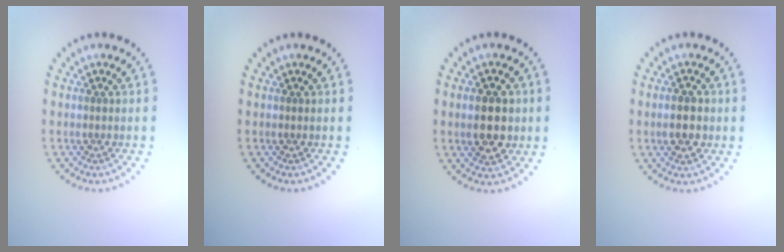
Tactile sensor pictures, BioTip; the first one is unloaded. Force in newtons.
{"total": 0.0}
{"total": 4.6, "press": 4.6, "slide": 0.3}
{"total": 2.8, "press": 2.8, "slide": 0.4}